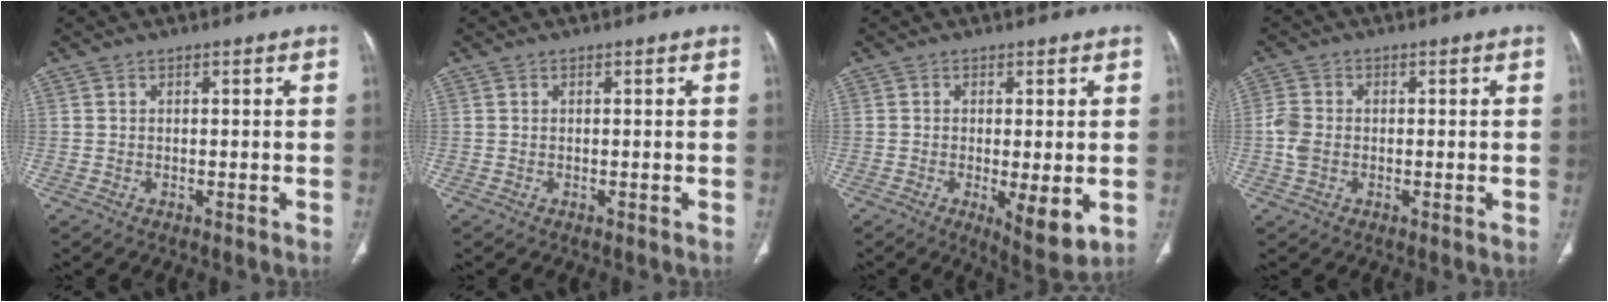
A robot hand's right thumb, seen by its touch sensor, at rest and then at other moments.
{"total": 0.0}
{"total": 7.3, "force": [-1.6, 2.3, 6.7], "torque": [-0.103, -0.022, -0.021]}
{"total": 3.9, "force": [-0.4, 2.8, 2.6], "torque": [-0.069, 0.007, -0.010]}